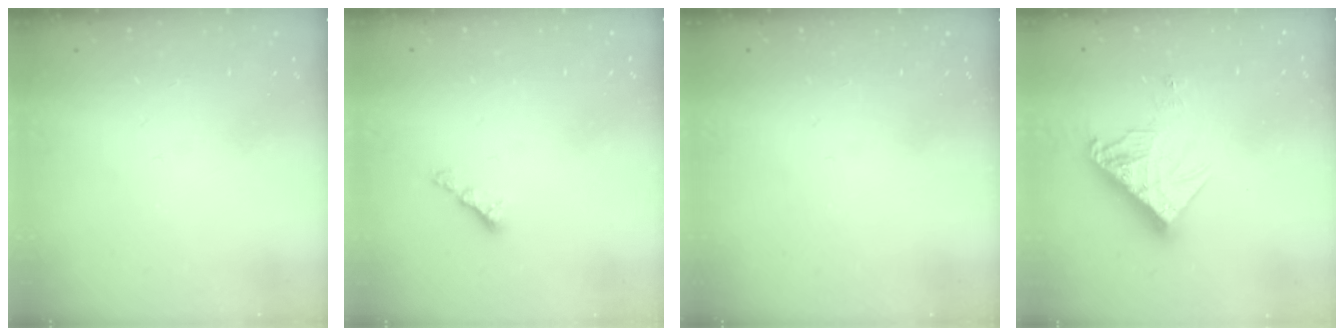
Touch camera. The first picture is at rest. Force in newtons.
{"total": 3.9, "press": 3.9, "slide": 0.6}
{"total": 0.0}
{"total": 12.1, "press": 12.0, "slide": 0.9}